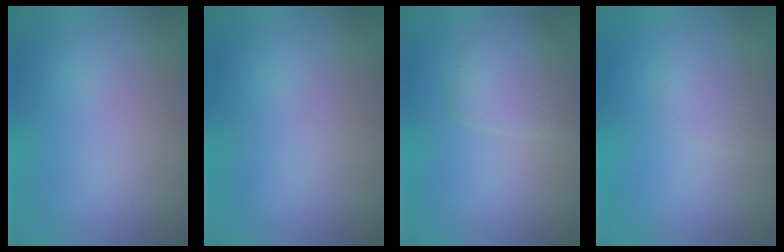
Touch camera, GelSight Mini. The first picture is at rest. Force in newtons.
{"total": 0.0}
{"total": 2.6, "press": 2.6, "slide": 0.1}
{"total": 0.9, "press": 0.9, "slide": 0.1}